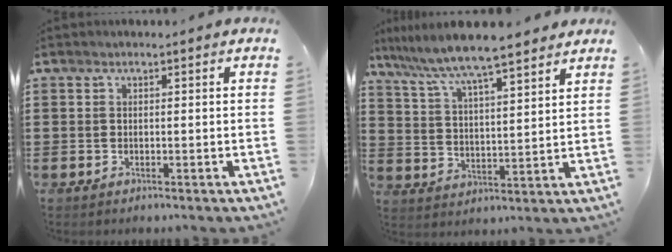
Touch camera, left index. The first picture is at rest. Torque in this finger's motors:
{"motor_torque": [2.00, -0.14, 0.49, 0.21]}